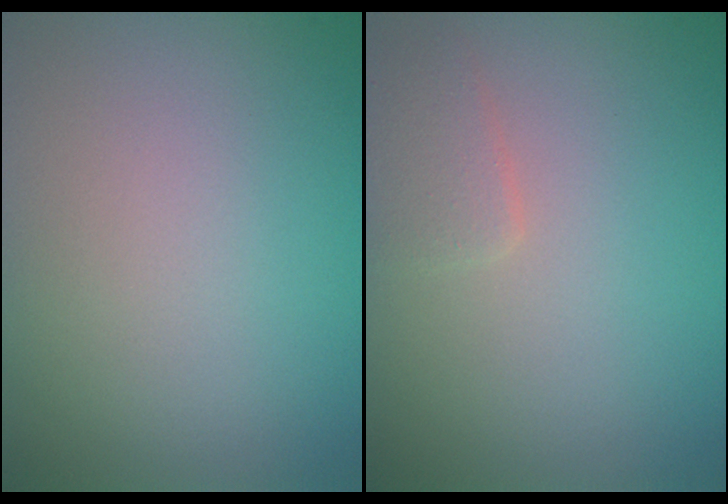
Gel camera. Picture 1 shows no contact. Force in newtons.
{"total": 1.5, "press": 1.5, "slide": 0.1}